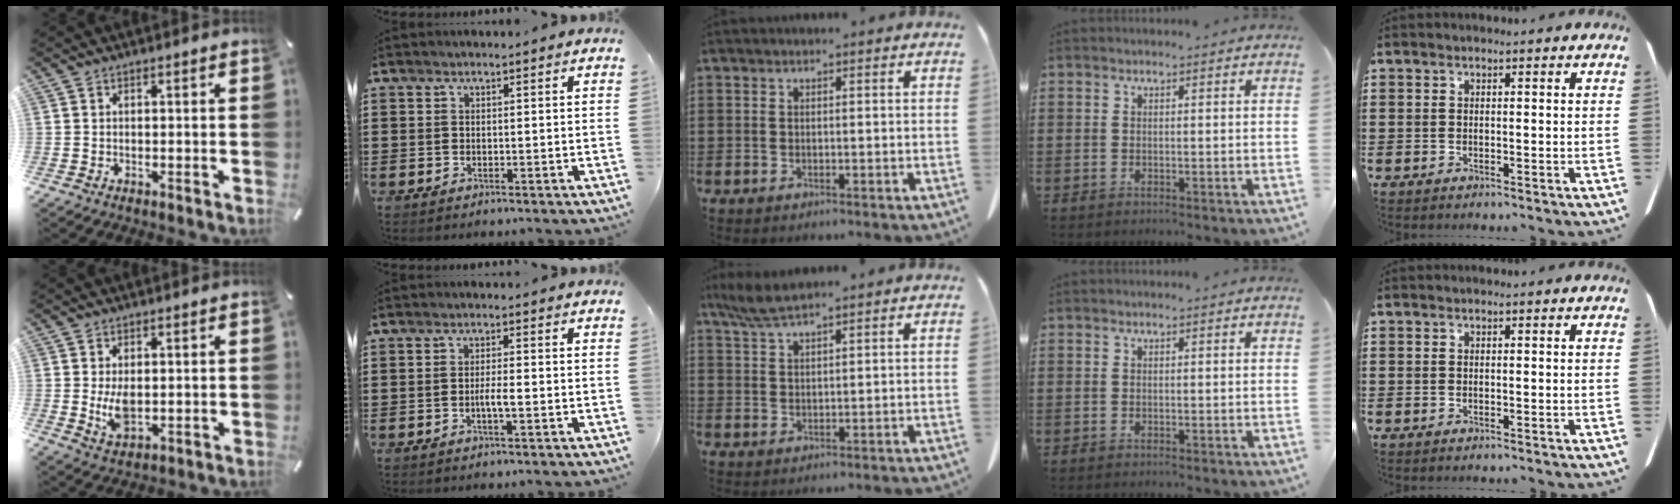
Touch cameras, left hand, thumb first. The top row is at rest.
{"thumb": {"total": 5.3, "force": [0.3, 3.2, 4.2], "torque": [-0.100, -0.006, 0.000]}, "index": {"total": 2.6, "force": [-0.7, 0.4, 2.4], "torque": [-0.050, -0.002, -0.015]}, "middle": {"total": 4.1, "force": [3.3, 0.4, 2.5], "torque": [-0.057, -0.002, 0.061]}}